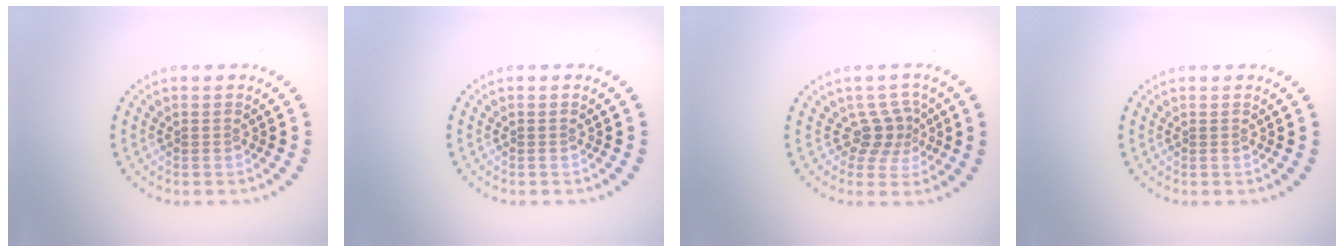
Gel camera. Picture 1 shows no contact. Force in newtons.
{"total": 0.0}
{"total": 2.5, "press": 1.7, "slide": 1.8}
{"total": 0.0}